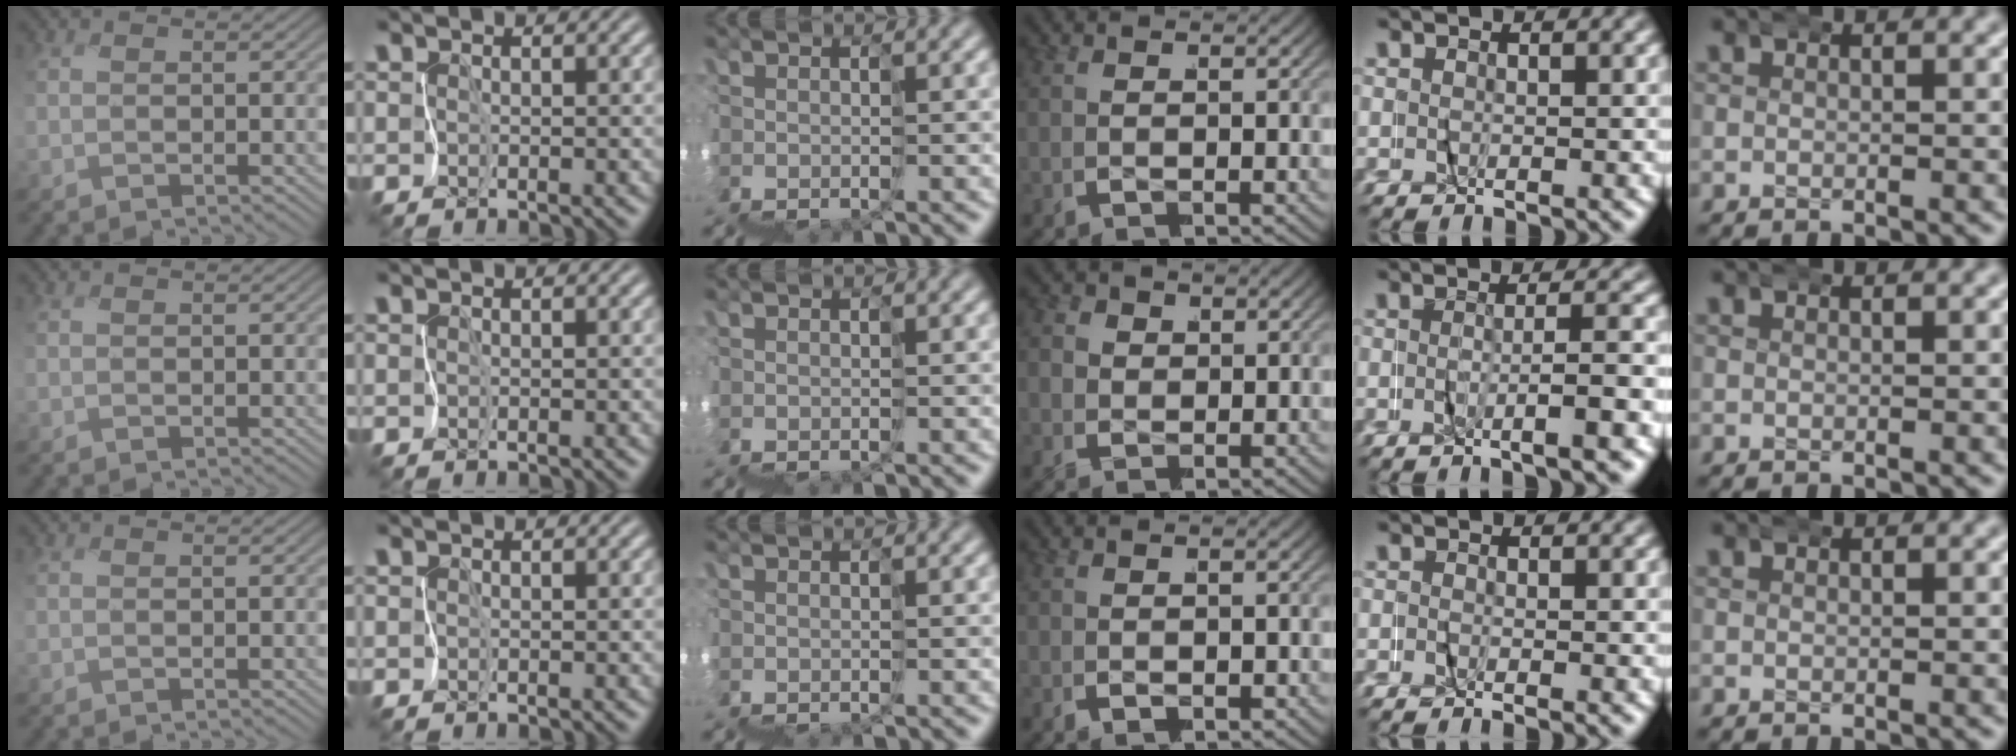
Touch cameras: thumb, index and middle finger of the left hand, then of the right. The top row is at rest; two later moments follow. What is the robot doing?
{"motion": "wrap", "object": "netting"}